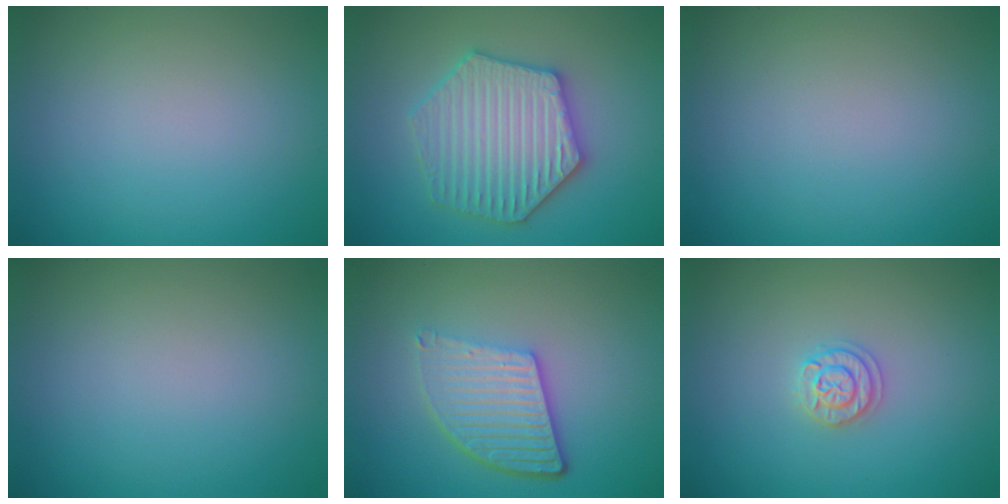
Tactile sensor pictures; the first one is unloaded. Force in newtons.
{"total": 6.1, "press": 6.1, "slide": 1.1}
{"total": 0.0}
{"total": 0.0}
{"total": 5.5, "press": 3.9, "slide": 3.9}
{"total": 1.8, "press": 1.8, "slide": 0.3}